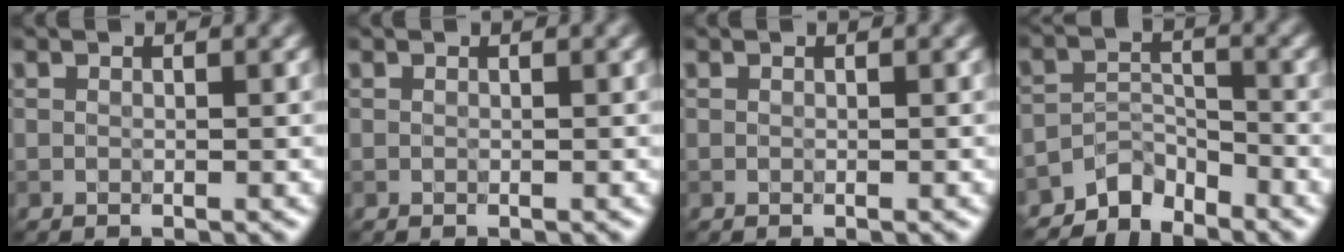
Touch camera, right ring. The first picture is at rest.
{"total": 0.0}
{"total": 0.0}
{"total": 3.3, "force": [-3.1, 1.1, 0.5], "torque": [-0.001, 0.007, -0.067]}